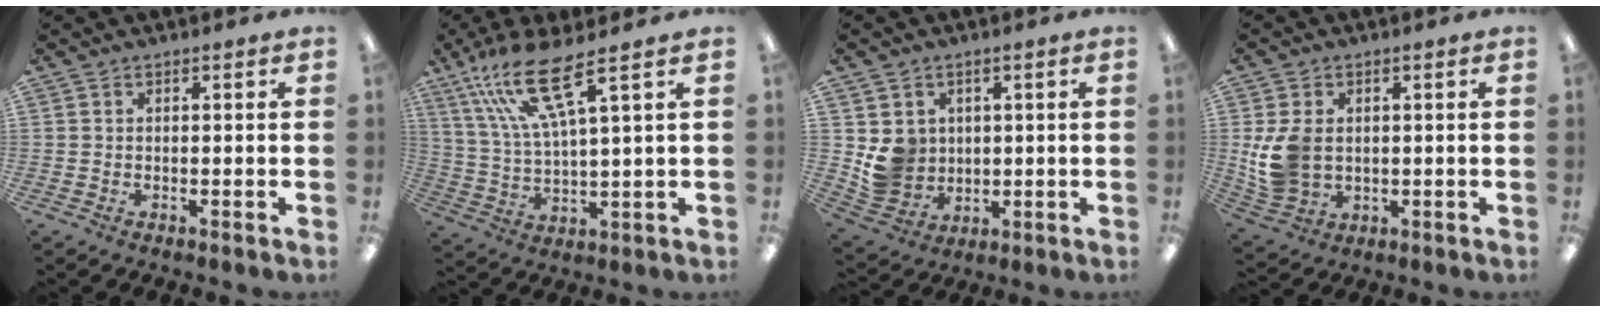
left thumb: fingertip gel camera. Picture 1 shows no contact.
{"total": 14.4, "force": [8.8, 2.8, 11.1], "torque": [-0.229, -0.030, 0.151]}
{"total": 7.9, "force": [1.8, 7.5, 1.7], "torque": [-0.040, -0.002, 0.046]}
{"total": 9.9, "force": [0.7, 7.5, 6.5], "torque": [-0.149, 0.008, 0.015]}